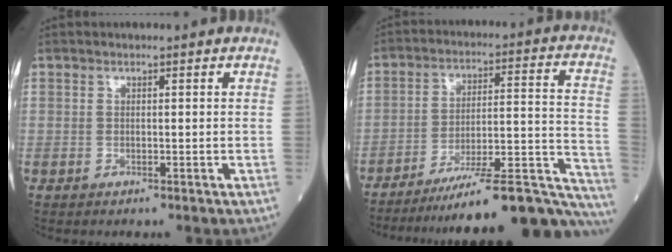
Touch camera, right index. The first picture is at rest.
{"total": 25.0, "force": [-22.4, 0.8, 11.0], "torque": [-0.072, 0.022, -0.312]}